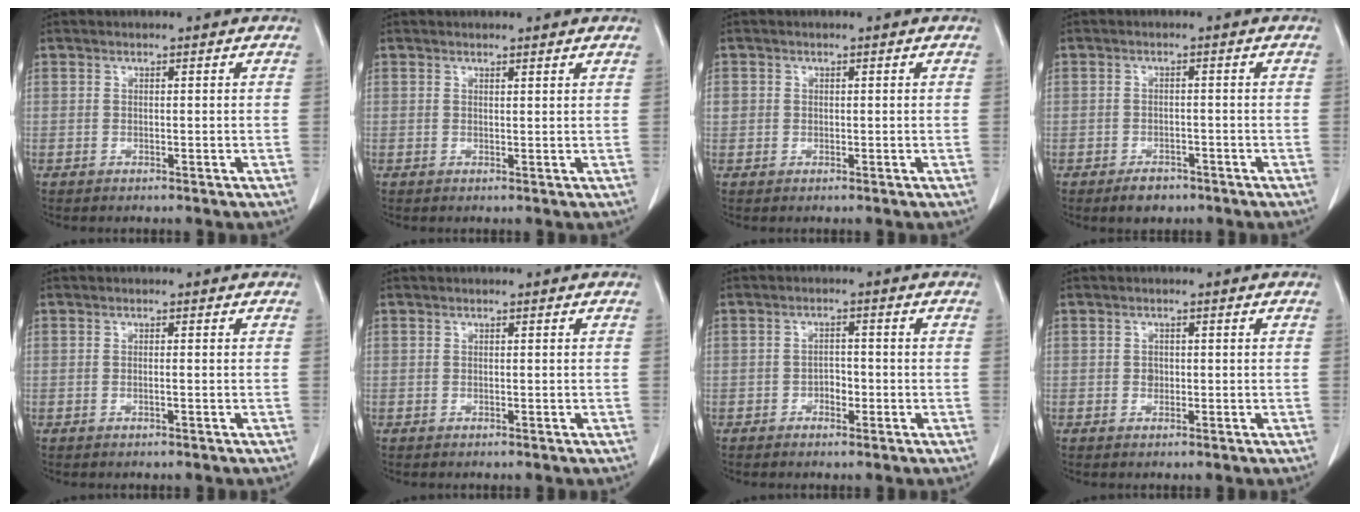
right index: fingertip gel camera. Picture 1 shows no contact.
{"total": 1.2, "force": [1.2, 0.0, 0.2], "torque": [-0.015, -0.005, 0.014]}
{"total": 1.7, "force": [0.2, 1.6, 0.5], "torque": [-0.004, 0.009, 0.006]}
{"total": 3.2, "force": [-2.2, 2.0, 1.2], "torque": [-0.016, 0.004, -0.026]}
{"total": 0.5, "force": [-0.2, -0.1, 0.5], "torque": [-0.008, 0.001, -0.004]}
{"total": 0.0}
{"total": 2.1, "force": [-0.9, 1.4, 1.4], "torque": [-0.015, 0.007, -0.014]}
{"total": 1.1, "force": [-0.1, 0.9, 0.5], "torque": [-0.007, 0.003, 0.000]}